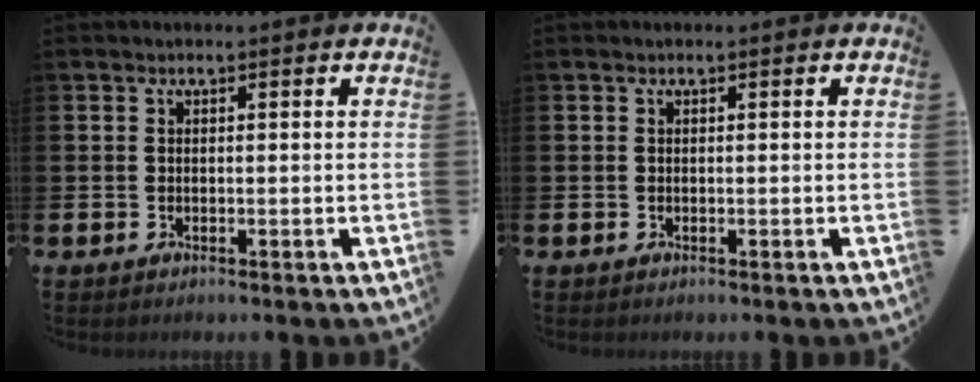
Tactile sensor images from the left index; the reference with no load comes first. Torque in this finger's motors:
{"motor_torque": [0.00, 0.00, 0.02, 0.00]}